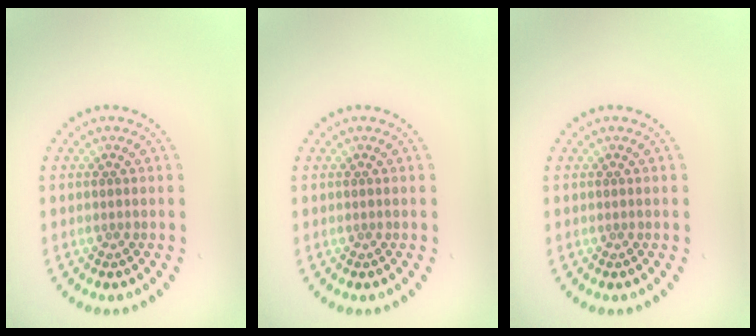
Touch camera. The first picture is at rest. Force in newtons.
{"total": 0.0}
{"total": 0.0}